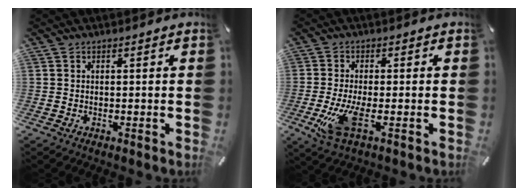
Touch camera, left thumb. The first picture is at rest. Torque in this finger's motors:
{"motor_torque": [2.05, 2.75, 1.00, -0.75, 0.33]}